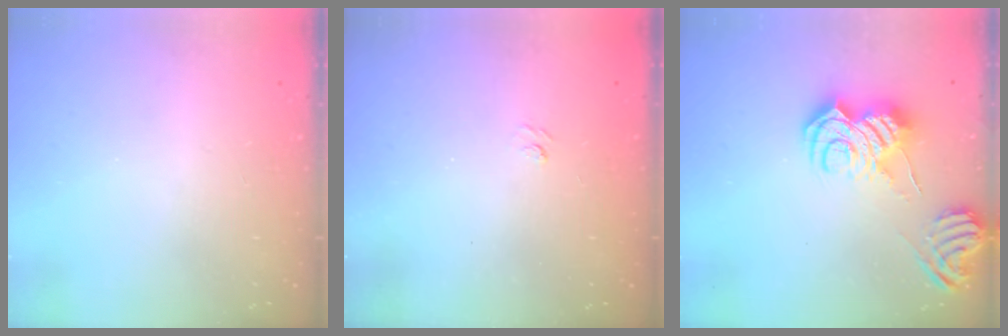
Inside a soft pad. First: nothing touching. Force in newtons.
{"total": 1.9, "press": 1.7, "slide": 0.9}
{"total": 12.1, "press": 12.0, "slide": 1.2}